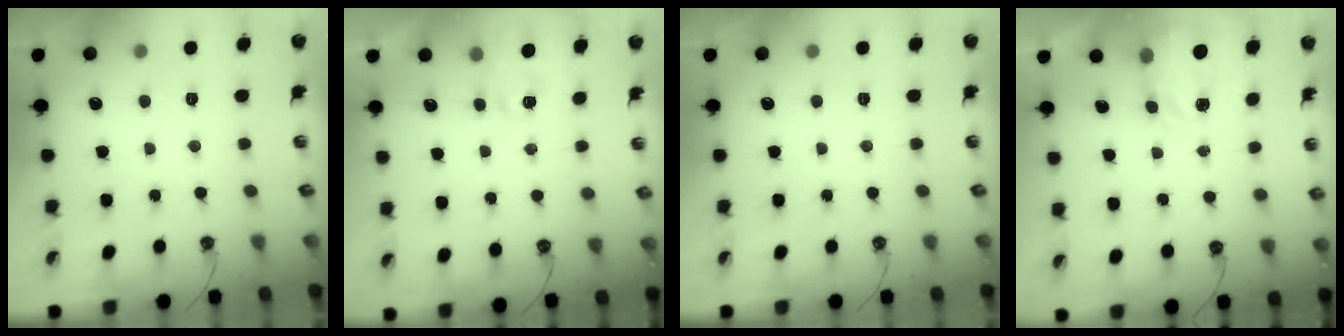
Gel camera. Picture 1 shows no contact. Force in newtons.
{"total": 2.6, "press": 2.6, "slide": 0.4}
{"total": 0.0}
{"total": 3.7, "press": 3.6, "slide": 0.7}